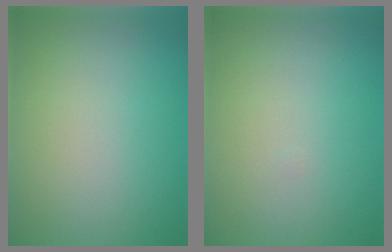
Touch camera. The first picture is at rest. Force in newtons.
{"total": 0.0}